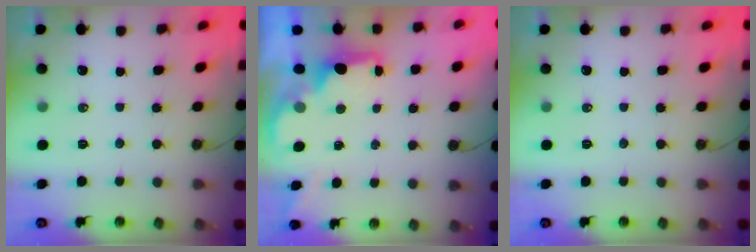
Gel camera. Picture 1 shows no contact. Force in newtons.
{"total": 1.8, "press": 1.6, "slide": 0.8}
{"total": 0.0}